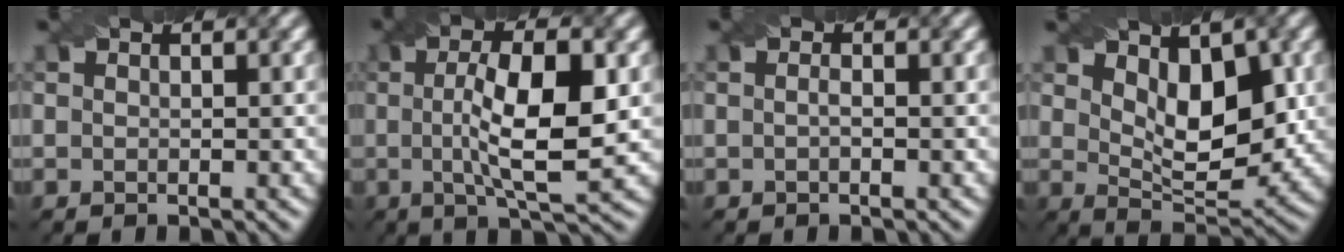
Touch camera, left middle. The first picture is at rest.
{"total": 8.3, "force": [0.2, 2.1, 8.0], "torque": [-0.129, 0.005, 0.003]}
{"total": 0.6, "force": [-0.2, 0.1, 0.5], "torque": [-0.014, 0.000, -0.005]}
{"total": 6.7, "force": [2.0, 3.2, 5.5], "torque": [-0.086, -0.009, 0.035]}